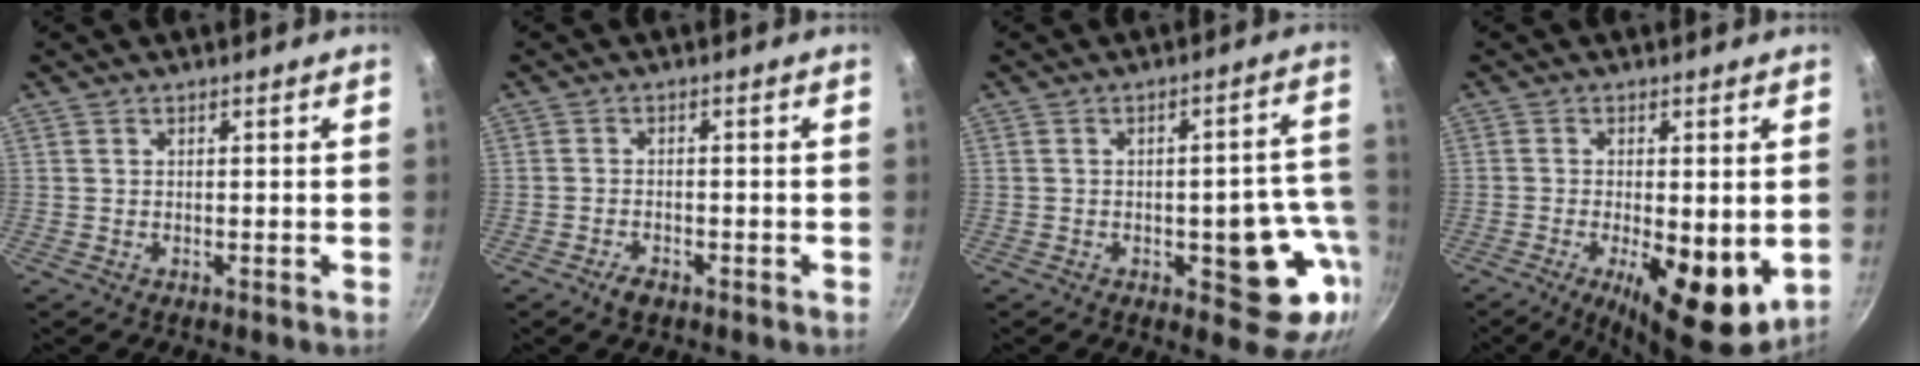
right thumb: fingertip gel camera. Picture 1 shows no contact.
{"total": 2.6, "force": [-1.8, 1.2, 1.5], "torque": [-0.029, 0.014, -0.031]}
{"total": 13.2, "force": [-3.7, 5.9, 11.2], "torque": [-0.076, 0.024, -0.046]}
{"total": 12.7, "force": [-3.0, 4.8, 11.4], "torque": [-0.165, -0.006, -0.033]}